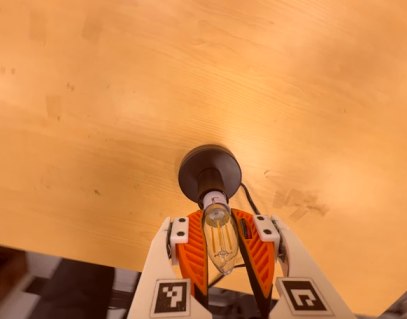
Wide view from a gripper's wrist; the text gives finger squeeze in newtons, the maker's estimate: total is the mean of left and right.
{"total": 16.5, "left": 16.7, "right": 16.4}